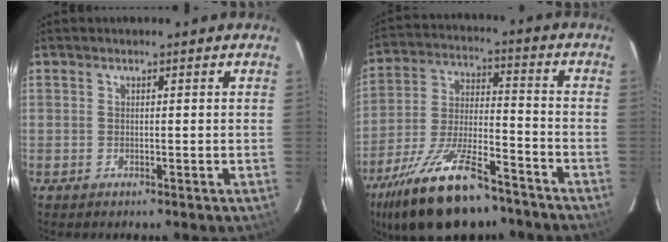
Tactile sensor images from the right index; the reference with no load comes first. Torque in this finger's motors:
{"motor_torque": [1.71, -0.43, 0.78, 0.21]}